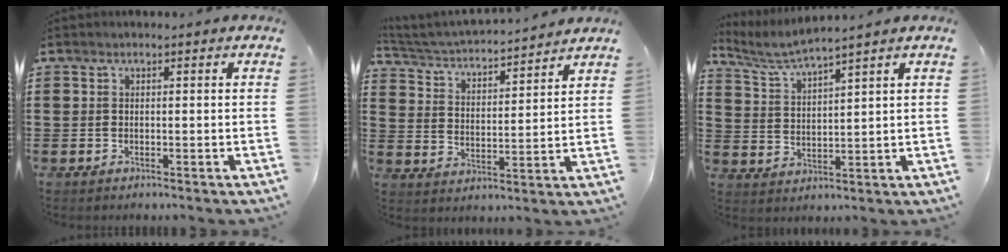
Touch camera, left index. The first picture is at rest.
{"total": 3.3, "force": [3.2, 0.1, 0.8], "torque": [-0.036, -0.028, 0.047]}
{"total": 4.5, "force": [4.1, -0.6, 1.8], "torque": [-0.053, -0.021, 0.070]}